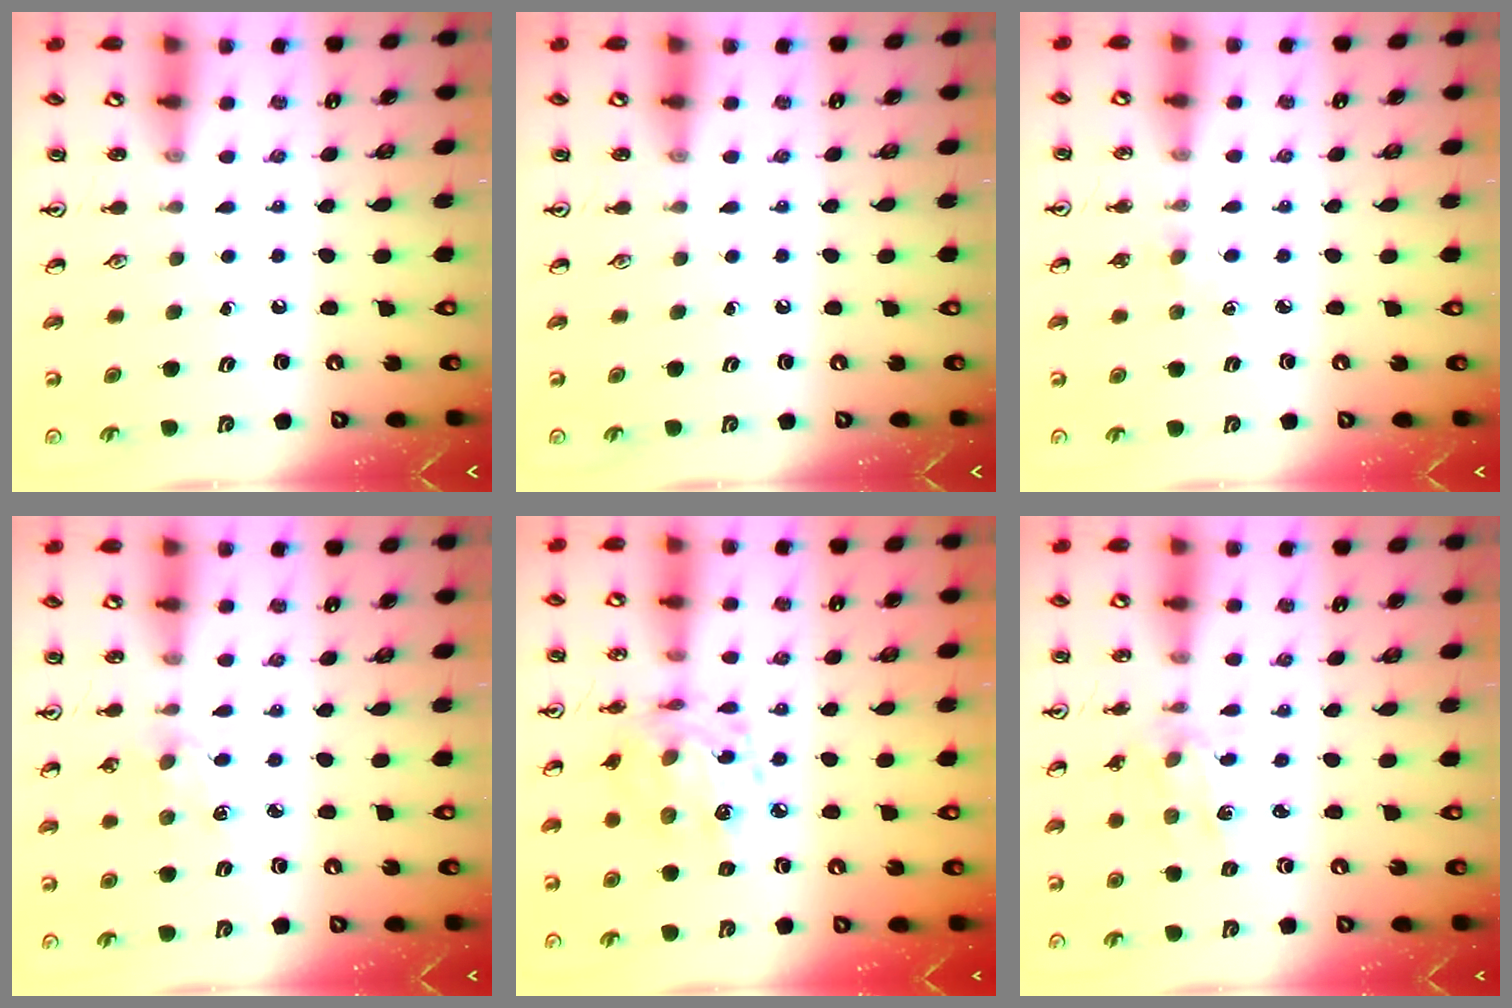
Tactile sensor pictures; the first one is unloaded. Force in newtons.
{"total": 0.0}
{"total": 2.0, "press": 2.0, "slide": 0.3}
{"total": 4.0, "press": 4.0, "slide": 0.5}
{"total": 12.7, "press": 12.7, "slide": 0.7}
{"total": 1.1, "press": 1.0, "slide": 0.3}